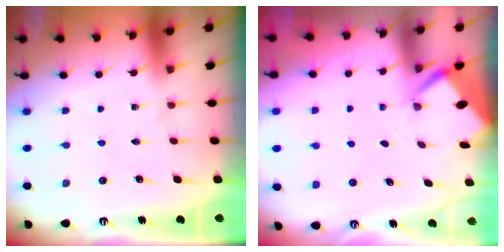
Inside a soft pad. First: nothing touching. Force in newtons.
{"total": 2.6, "press": 2.6, "slide": 0.0}